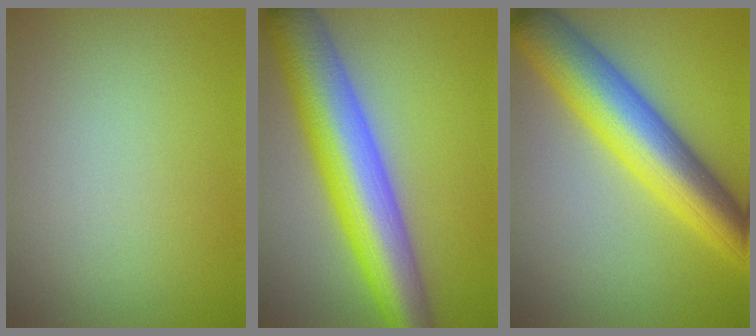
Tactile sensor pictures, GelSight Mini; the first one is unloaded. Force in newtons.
{"total": 10.5, "press": 10.5, "slide": 0.3}
{"total": 9.5, "press": 9.5, "slide": 0.1}